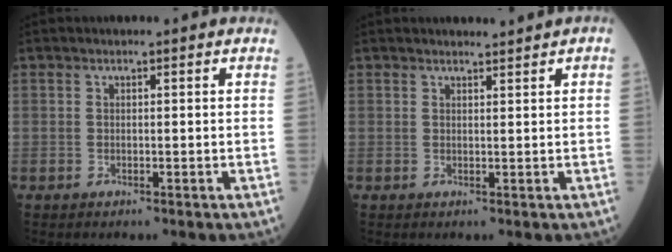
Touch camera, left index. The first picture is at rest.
{"total": 1.2, "force": [1.2, -0.3, 0.1], "torque": [0.001, -0.001, 0.022]}